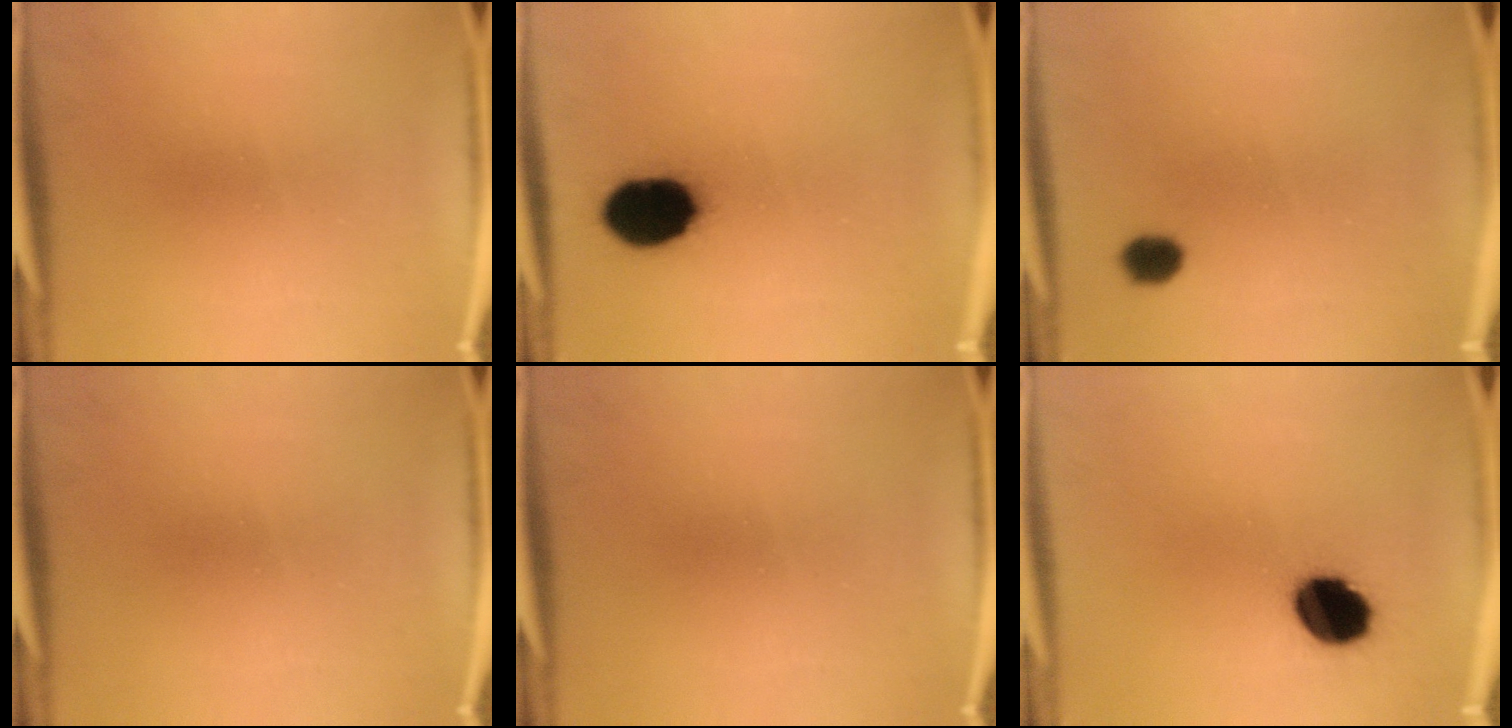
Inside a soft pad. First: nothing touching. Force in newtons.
{"total": 14.2}
{"total": 3.3}
{"total": 0.0}
{"total": 0.0}
{"total": 11.8}